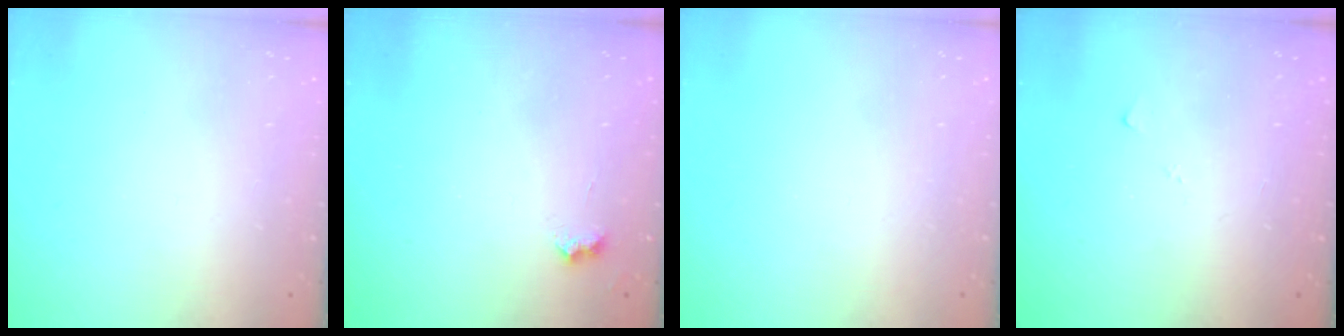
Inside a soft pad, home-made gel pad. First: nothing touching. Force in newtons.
{"total": 3.5, "press": 3.4, "slide": 0.6}
{"total": 0.0}
{"total": 6.1, "press": 6.0, "slide": 0.6}